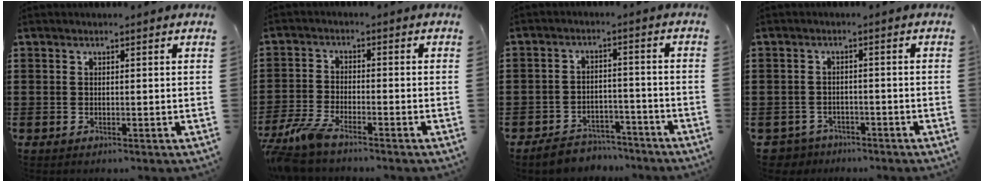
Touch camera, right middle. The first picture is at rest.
{"total": 5.1, "force": [-4.3, 0.5, 2.8], "torque": [-0.090, -0.020, -0.091]}
{"total": 4.5, "force": [-4.4, 1.1, -0.2], "torque": [-0.002, 0.006, -0.091]}
{"total": 2.6, "force": [-2.5, 0.8, -0.2], "torque": [-0.006, -0.001, -0.057]}